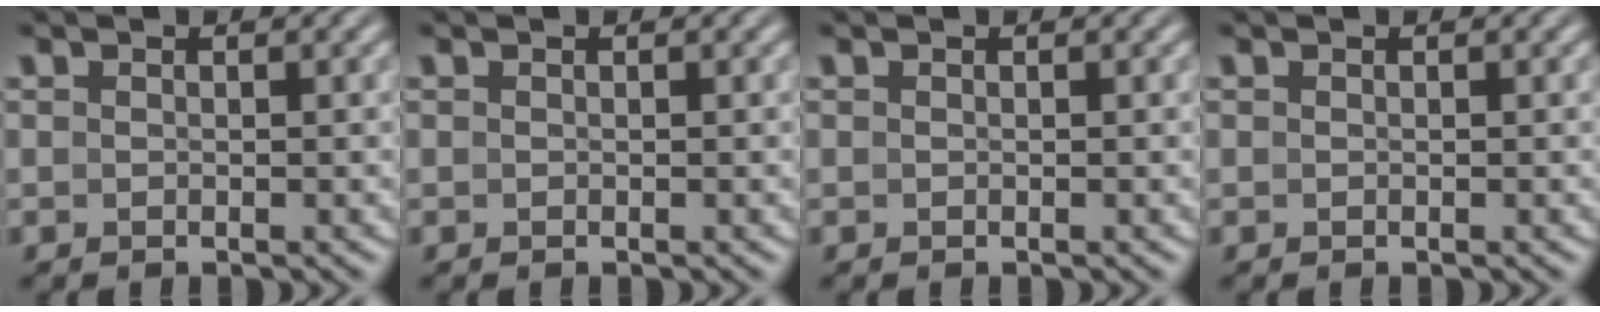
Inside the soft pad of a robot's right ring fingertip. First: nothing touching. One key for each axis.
{"total": 0.0}
{"total": 0.0}
{"total": 0.0}